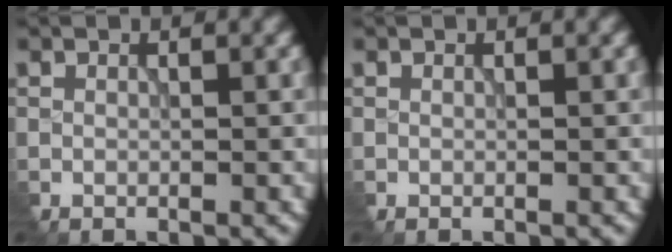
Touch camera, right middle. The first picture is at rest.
{"total": 0.0}